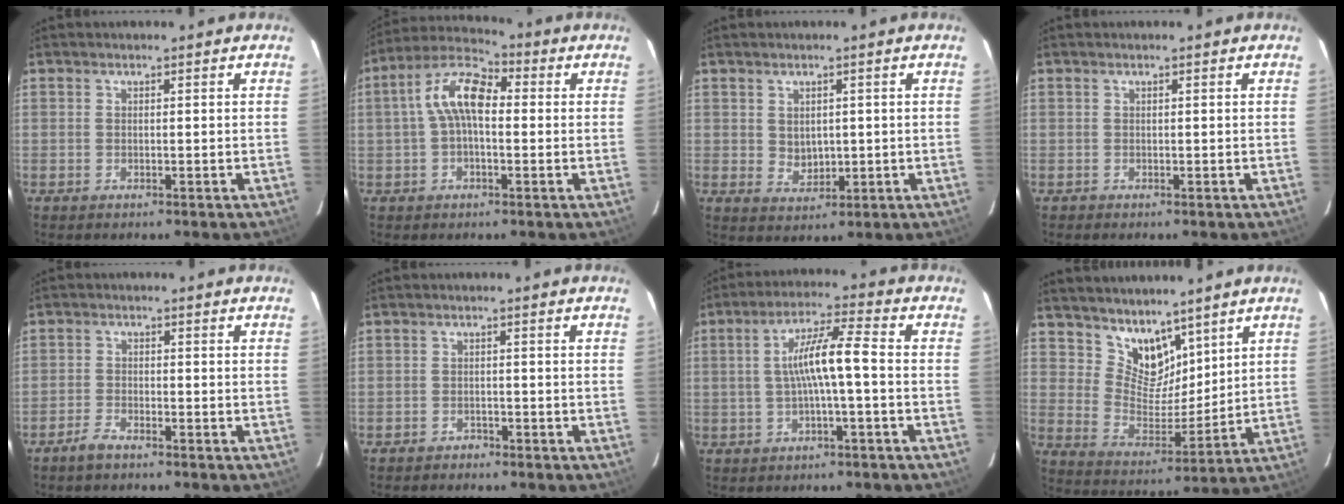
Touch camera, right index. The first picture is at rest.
{"total": 9.2, "force": [0.6, 4.4, 8.0], "torque": [-0.162, 0.031, 0.002]}
{"total": 3.5, "force": [0.6, 2.9, 1.8], "torque": [-0.027, -0.002, 0.021]}
{"total": 0.9, "force": [-0.6, 0.1, -0.6], "torque": [0.010, 0.003, -0.008]}
{"total": 2.9, "force": [-2.7, 0.6, 0.8], "torque": [-0.036, 0.000, -0.055]}
{"total": 2.2, "force": [-2.0, 0.7, -0.5], "torque": [0.001, 0.004, -0.035]}
{"total": 7.4, "force": [-1.0, 0.0, 7.4], "torque": [-0.139, 0.015, -0.015]}
{"total": 9.3, "force": [7.2, 4.9, 3.2], "torque": [-0.052, -0.003, 0.144]}